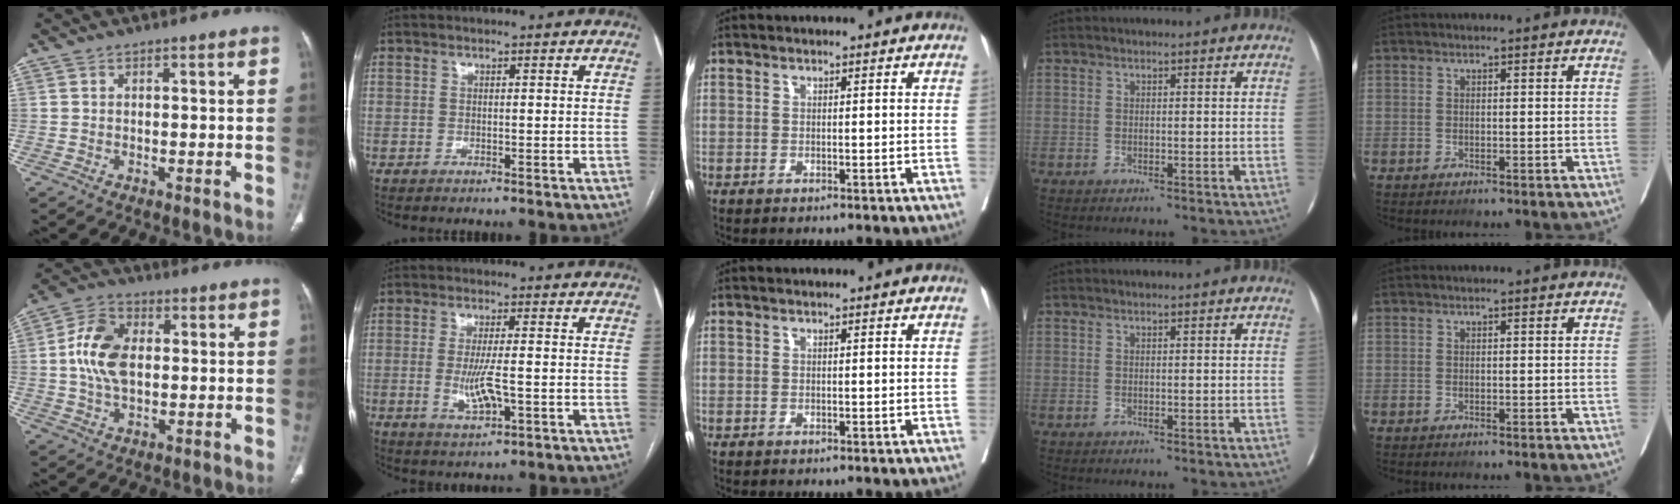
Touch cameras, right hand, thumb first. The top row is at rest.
{"thumb": {"total": 10.5, "force": [0.7, 6.8, 8.0], "torque": [-0.149, 0.011, 0.011]}, "index": {"total": 5.5, "force": [-1.0, 1.1, 5.3], "torque": [-0.112, -0.012, -0.015]}}